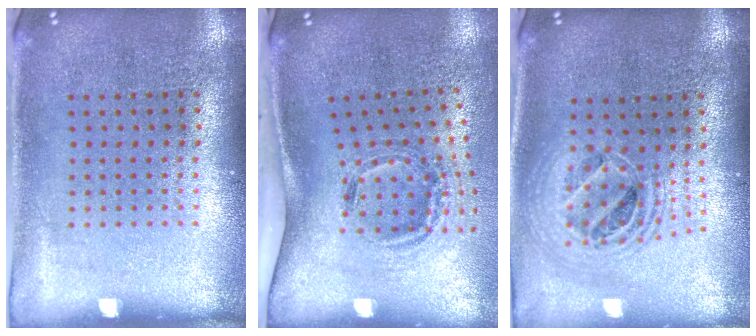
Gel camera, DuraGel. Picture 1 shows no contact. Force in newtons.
{"total": 1.6, "press": 1.1, "slide": 1.1}
{"total": 2.0, "press": 1.7, "slide": 1.2}